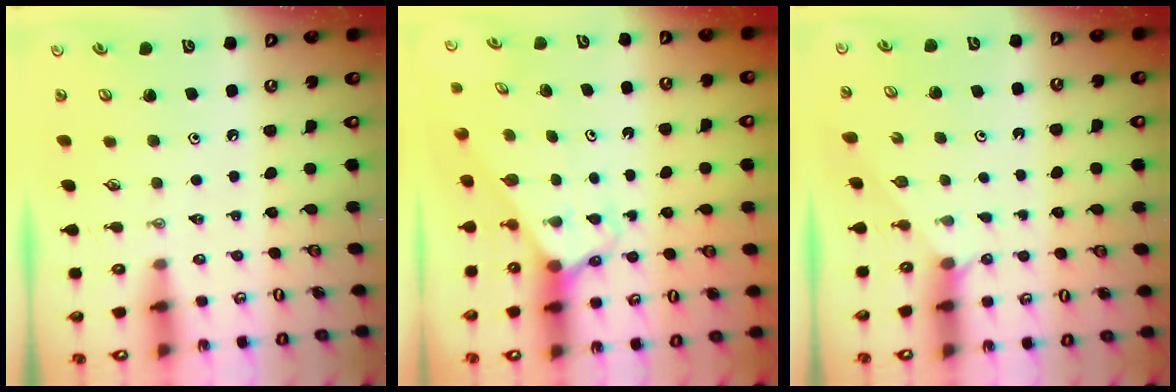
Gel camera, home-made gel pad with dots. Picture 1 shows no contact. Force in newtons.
{"total": 2.5, "press": 2.5, "slide": 0.2}
{"total": 1.2, "press": 1.2, "slide": 0.1}